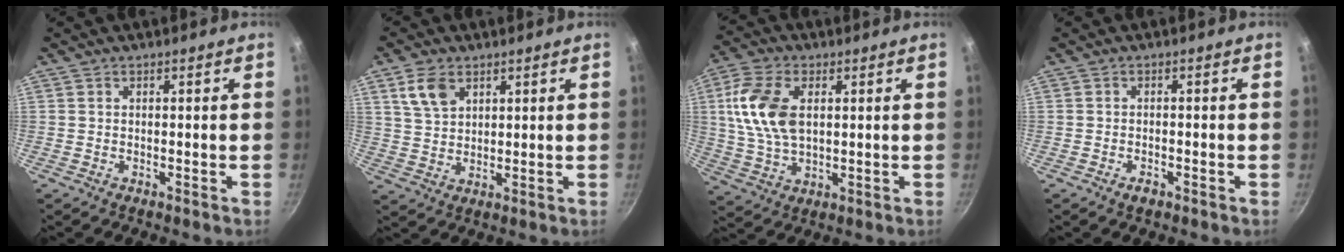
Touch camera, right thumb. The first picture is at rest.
{"total": 6.5, "force": [3.3, 4.1, 3.7], "torque": [-0.059, -0.009, 0.069]}
{"total": 12.8, "force": [2.6, 7.6, 10.0], "torque": [-0.189, 0.000, 0.049]}
{"total": 1.8, "force": [-1.1, 0.8, 1.1], "torque": [-0.022, 0.009, -0.018]}